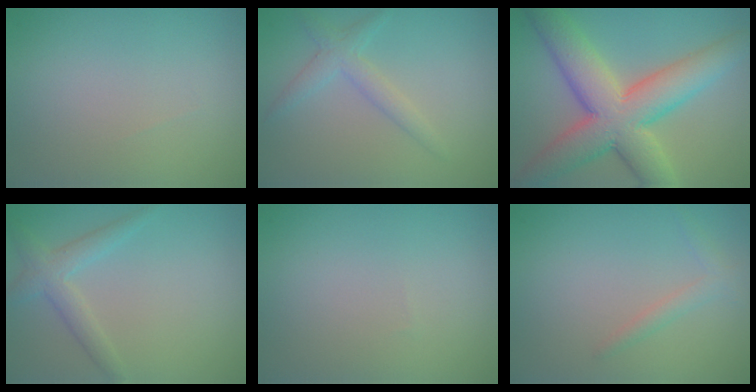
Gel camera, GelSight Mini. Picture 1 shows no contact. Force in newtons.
{"total": 2.1, "press": 2.1, "slide": 0.1}
{"total": 10.1, "press": 10.1, "slide": 0.5}
{"total": 2.4, "press": 2.4, "slide": 0.2}
{"total": 0.0}
{"total": 1.3, "press": 1.3, "slide": 0.0}